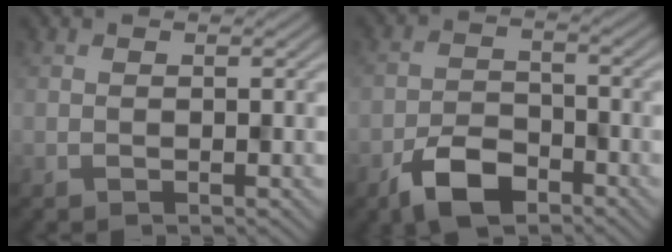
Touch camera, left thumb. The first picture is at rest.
{"total": 6.2, "force": [-4.0, 3.2, 3.6], "torque": [-0.064, -0.001, -0.086]}